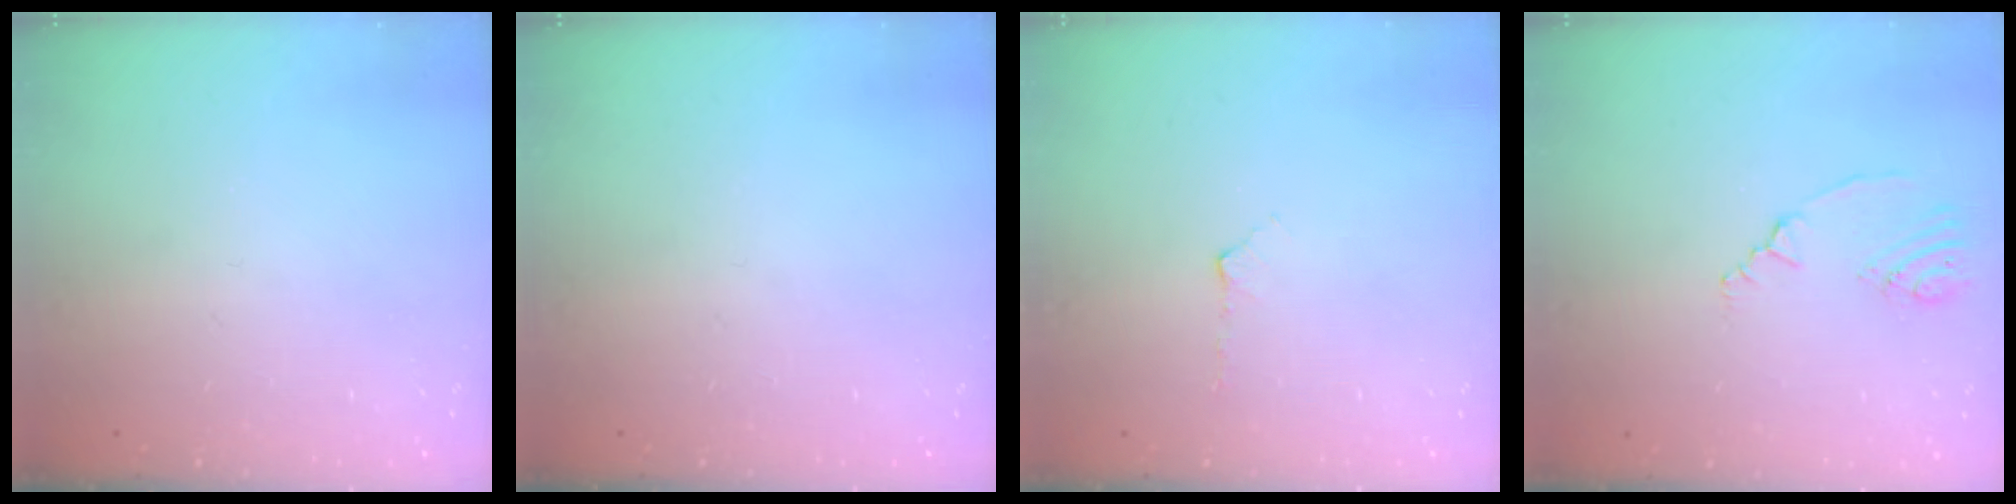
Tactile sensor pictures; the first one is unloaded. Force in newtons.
{"total": 0.0}
{"total": 4.4, "press": 4.3, "slide": 0.7}
{"total": 2.4, "press": 2.0, "slide": 1.3}